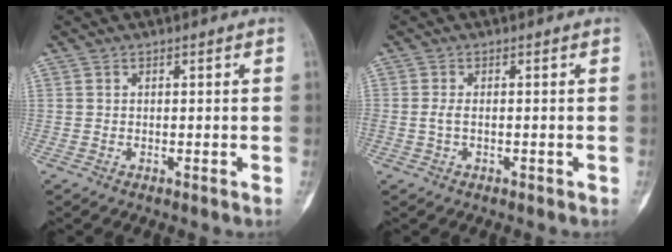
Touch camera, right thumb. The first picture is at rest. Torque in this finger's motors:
{"motor_torque": [0.24, 0.44, 1.15, -0.53, 0.28]}